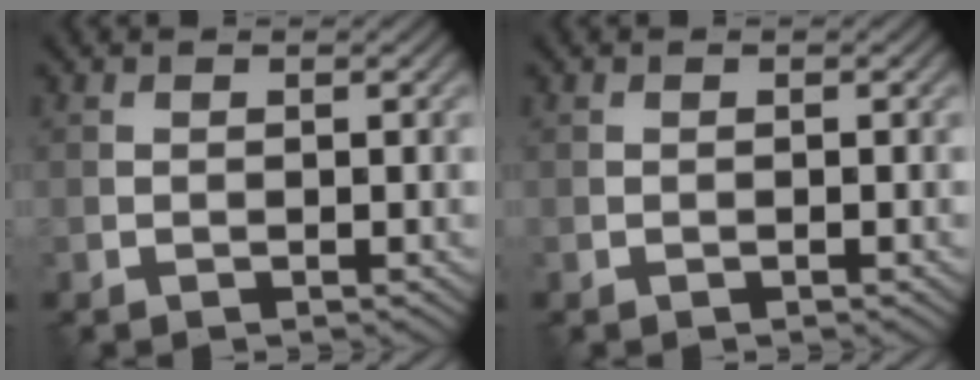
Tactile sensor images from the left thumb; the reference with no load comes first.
{"total": 0.0}